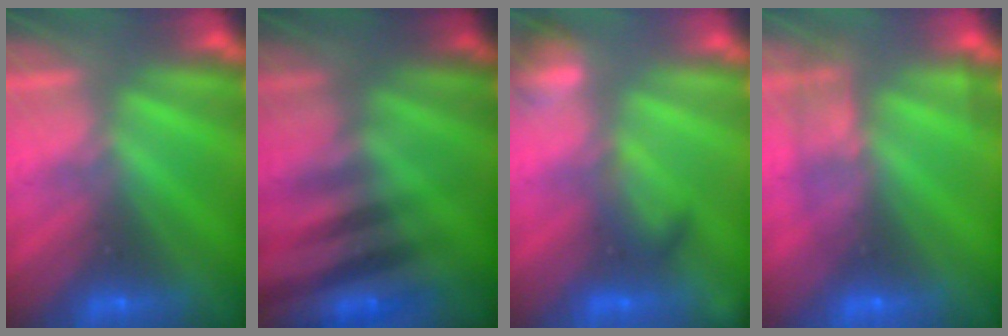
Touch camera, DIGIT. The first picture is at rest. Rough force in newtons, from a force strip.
{"total": 3.2}
{"total": 2.4}
{"total": 2.4}